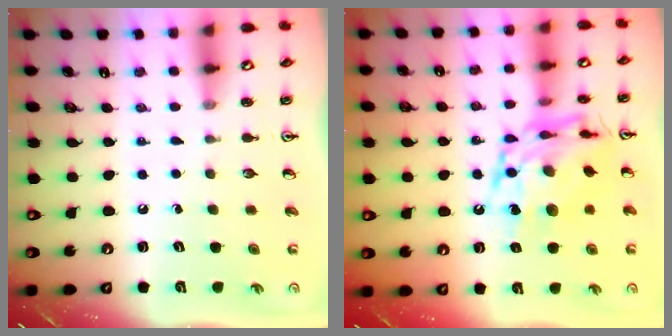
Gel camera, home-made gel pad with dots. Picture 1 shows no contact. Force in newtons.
{"total": 16.0, "press": 16.0, "slide": 1.4}